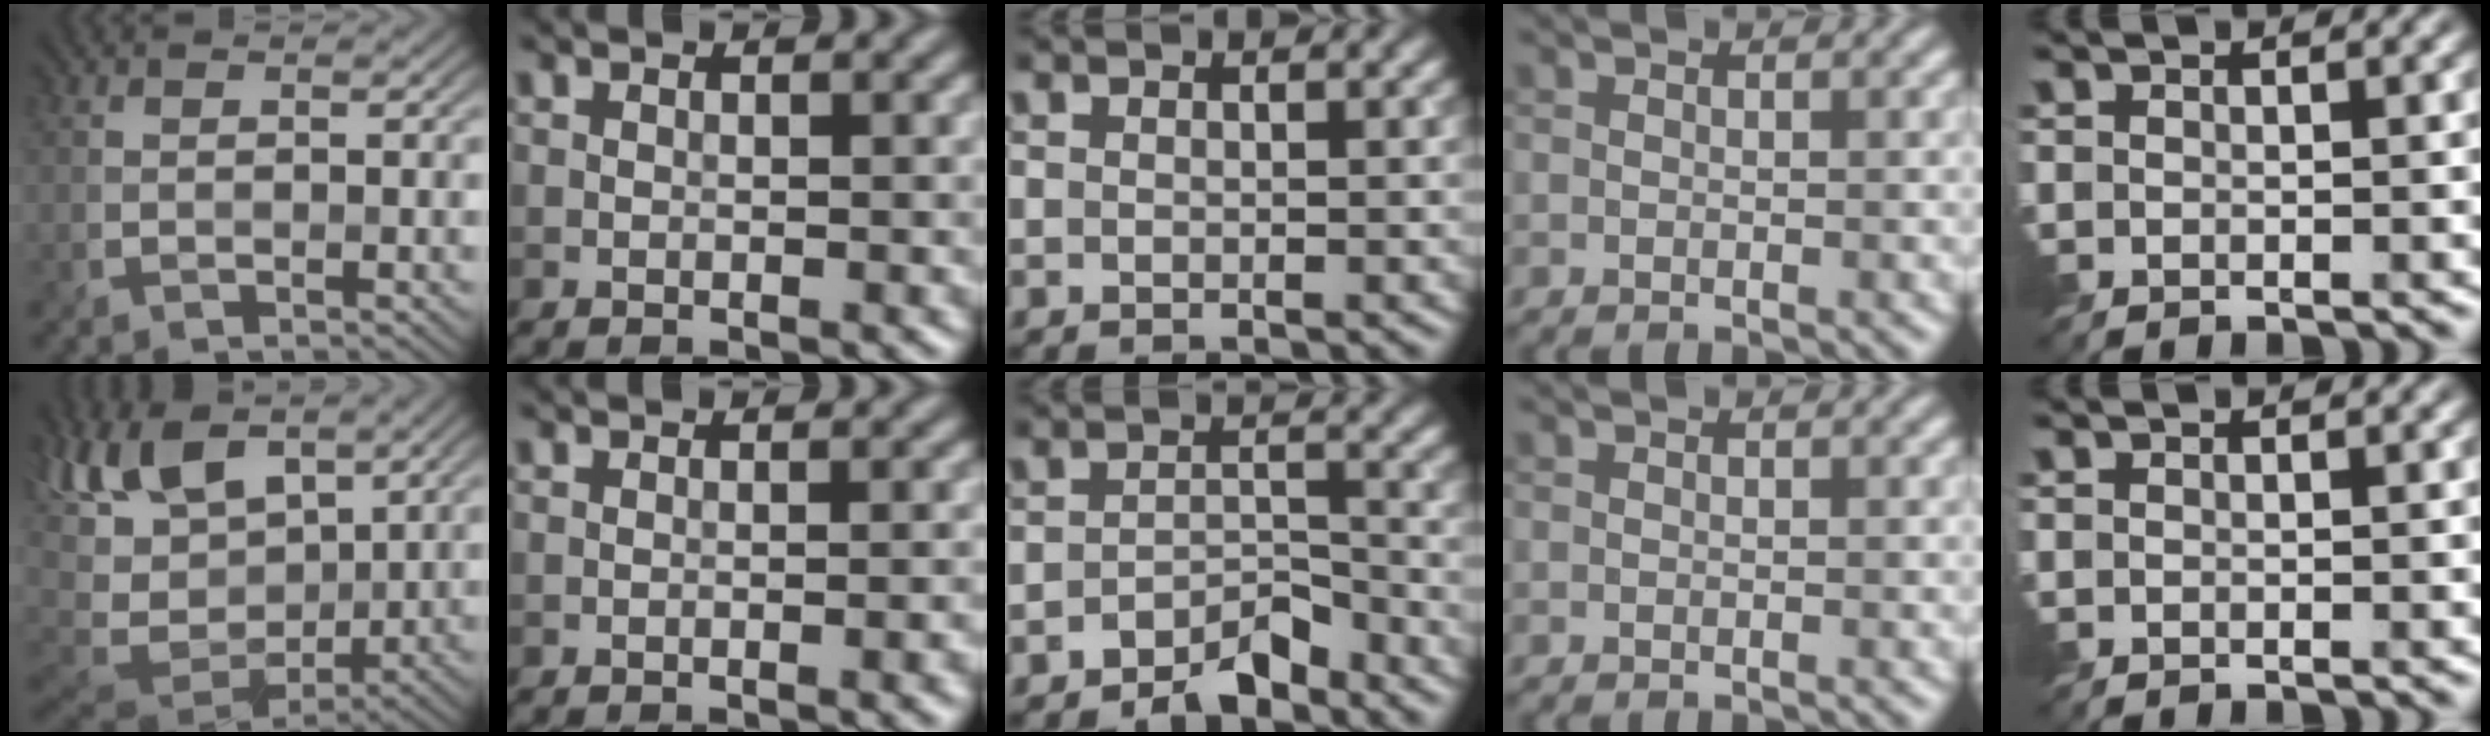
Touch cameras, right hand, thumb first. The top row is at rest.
{"thumb": {"total": 13.2, "force": [3.6, 7.4, 10.3], "torque": [-0.253, 0.003, 0.060]}, "index": {"total": 1.7, "force": [-0.6, 0.4, 1.5], "torque": [-0.015, 0.001, -0.010]}, "middle": {"total": 3.2, "force": [-2.6, 1.1, 1.5], "torque": [-0.022, 0.011, -0.050]}}